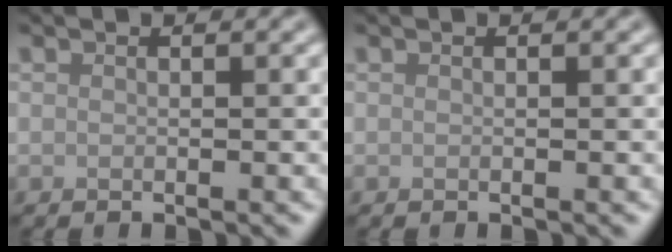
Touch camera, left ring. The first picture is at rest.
{"total": 0.0}